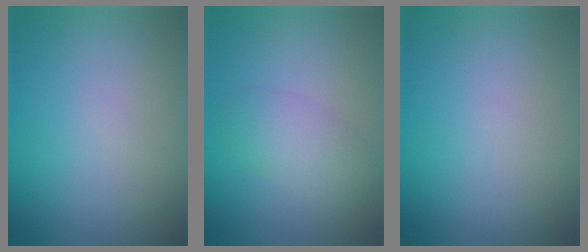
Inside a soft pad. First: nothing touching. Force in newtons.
{"total": 2.7, "press": 2.7, "slide": 0.1}
{"total": 0.0}